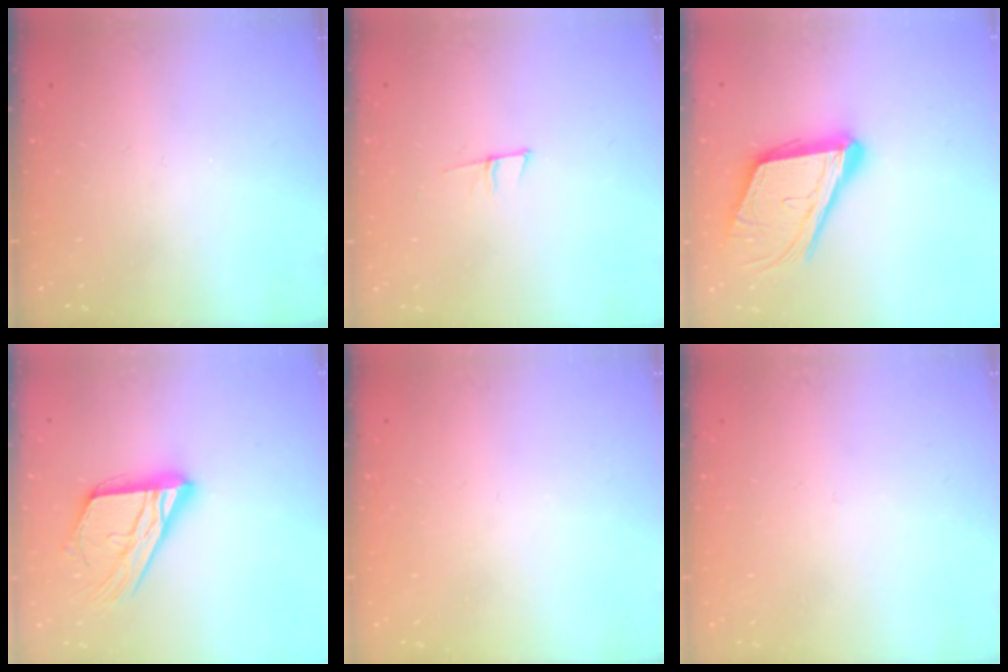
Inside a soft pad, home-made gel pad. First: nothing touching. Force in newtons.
{"total": 5.6, "press": 5.0, "slide": 2.6}
{"total": 20.0, "press": 19.6, "slide": 3.9}
{"total": 18.7, "press": 18.6, "slide": 1.8}
{"total": 1.6, "press": 1.6, "slide": 0.1}
{"total": 2.7, "press": 2.7, "slide": 0.3}